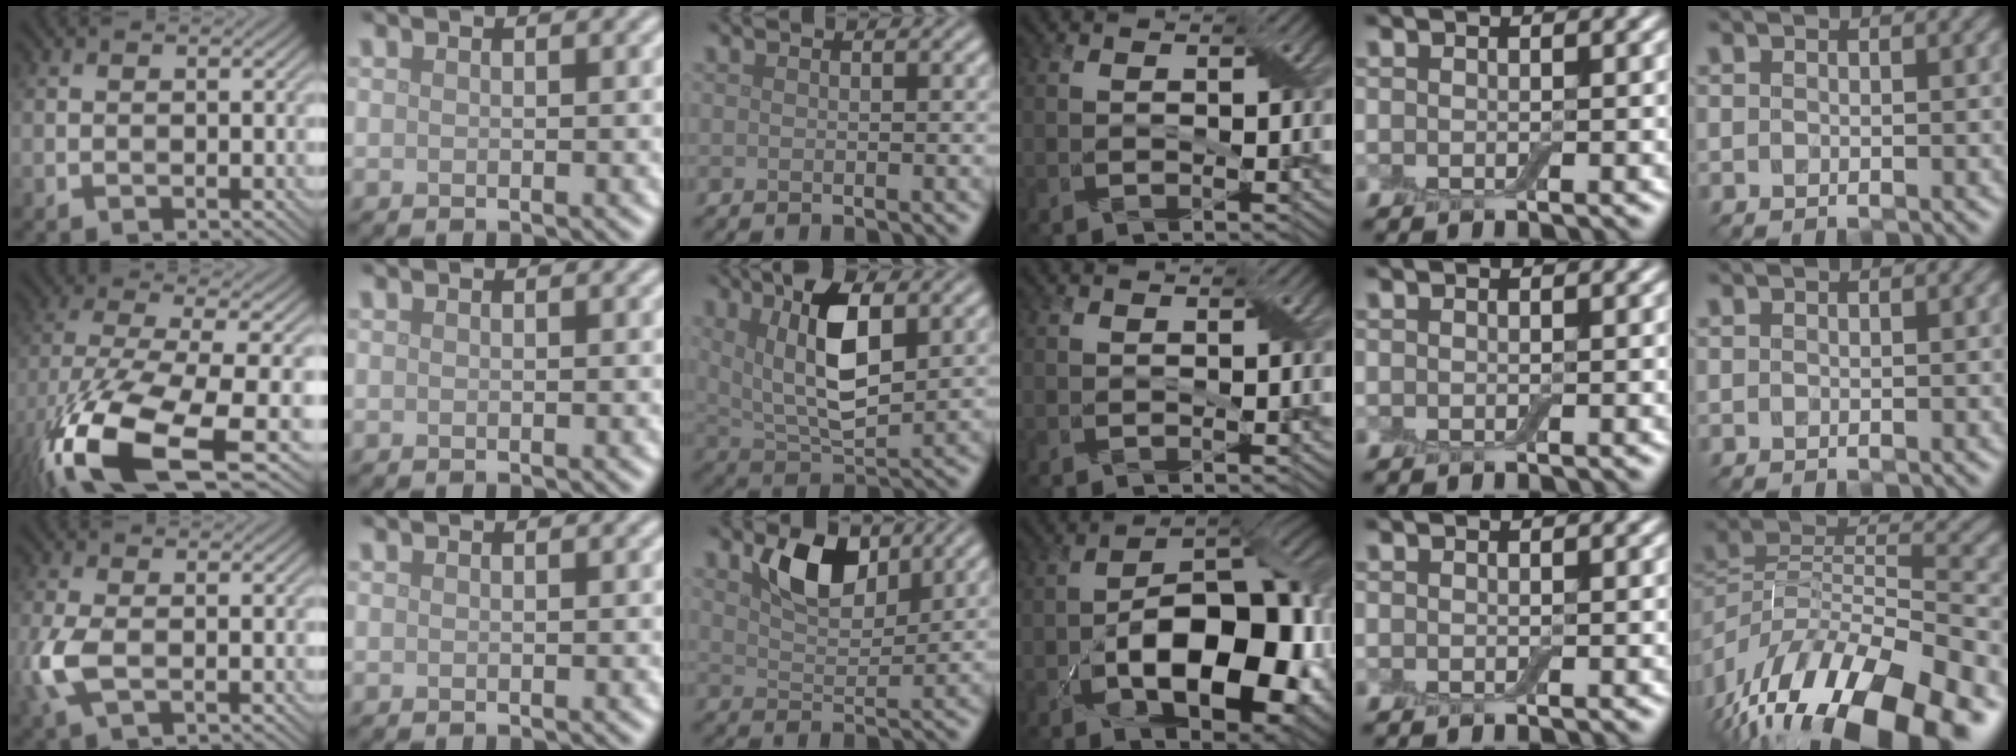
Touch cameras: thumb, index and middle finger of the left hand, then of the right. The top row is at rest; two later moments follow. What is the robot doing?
{"motion": "insert", "object": "airpods case & airpods"}